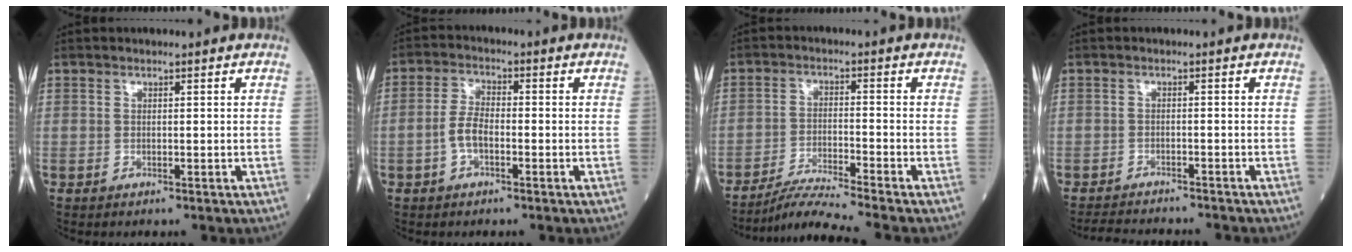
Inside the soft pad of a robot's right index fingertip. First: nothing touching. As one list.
[{"total": 4.1, "force": [-1.3, 1.8, 3.4], "torque": [-0.075, 0.009, -0.027]}, {"total": 7.1, "force": [-6.3, -2.5, 2.1], "torque": [-0.041, -0.025, -0.114]}, {"total": 7.3, "force": [-7.0, 0.8, 1.9], "torque": [-0.029, -0.006, -0.099]}]